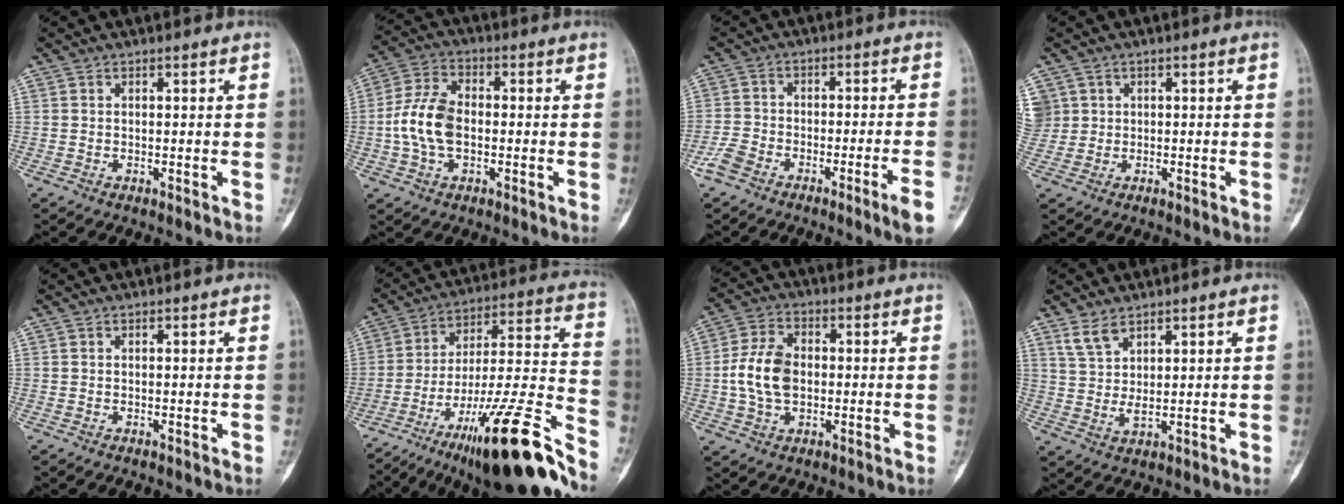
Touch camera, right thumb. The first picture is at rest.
{"total": 10.1, "force": [-1.1, 6.3, 7.8], "torque": [-0.157, 0.023, -0.026]}
{"total": 8.7, "force": [-5.4, 1.6, 6.6], "torque": [-0.111, 0.025, -0.097]}
{"total": 5.0, "force": [1.2, 4.8, 0.8], "torque": [-0.004, 0.018, 0.029]}
{"total": 0.0}
{"total": 27.7, "force": [-18.3, 4.5, 20.3], "torque": [-0.261, 0.086, -0.292]}
{"total": 9.7, "force": [-0.4, 6.4, 7.2], "torque": [-0.134, 0.014, -0.011]}
{"total": 4.7, "force": [3.3, 1.9, 2.7], "torque": [-0.053, -0.020, 0.074]}